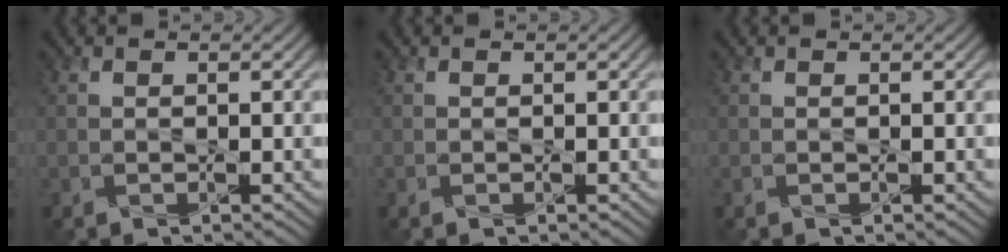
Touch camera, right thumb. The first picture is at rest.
{"total": 0.0}
{"total": 0.0}